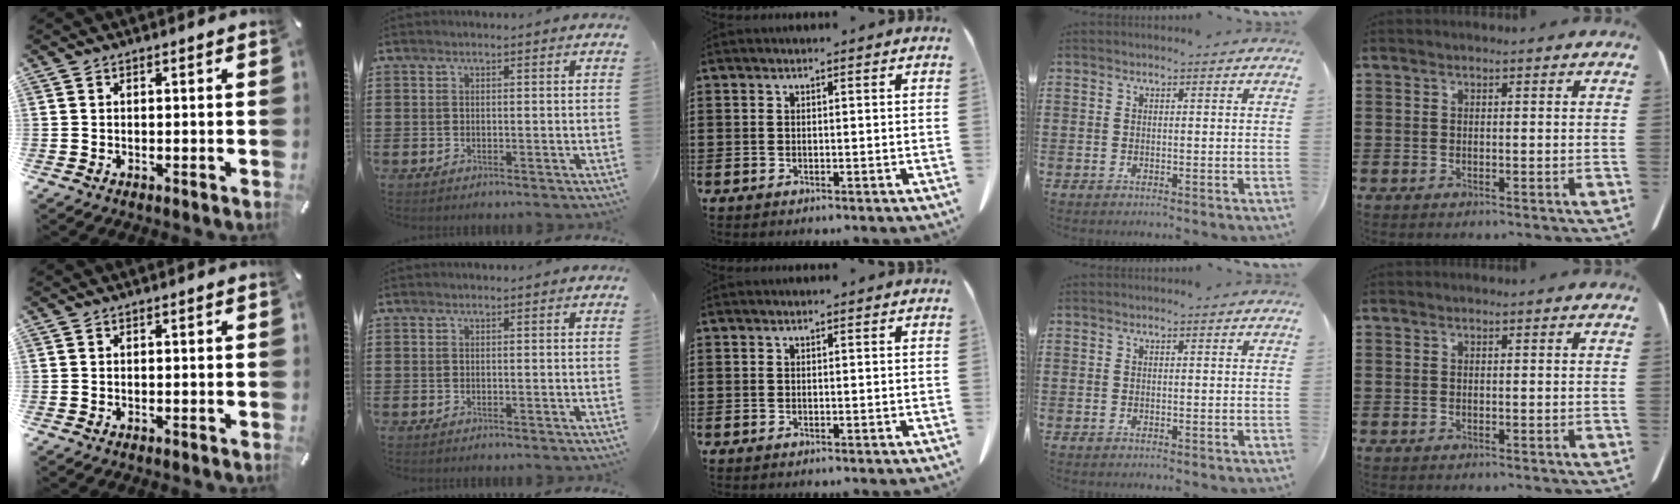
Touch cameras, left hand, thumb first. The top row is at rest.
{}